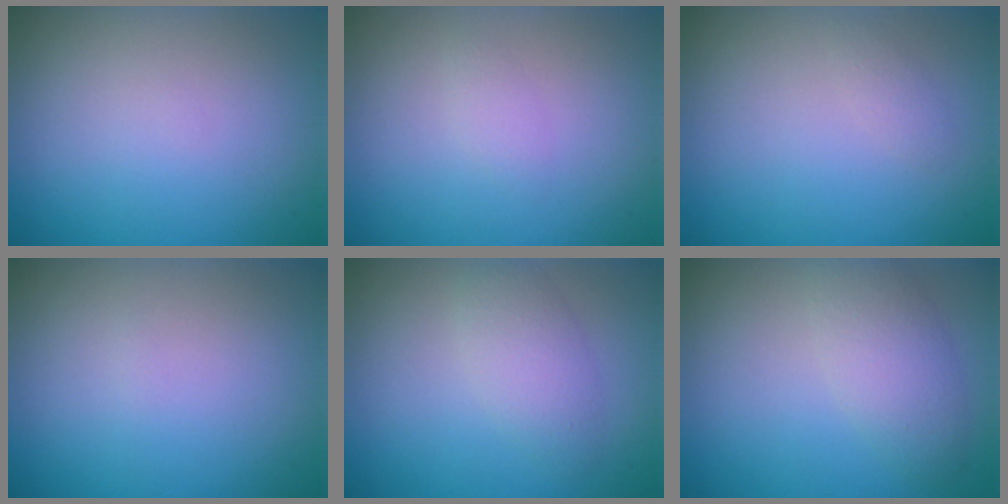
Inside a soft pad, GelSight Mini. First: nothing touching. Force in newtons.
{"total": 0.9, "press": 0.9, "slide": 0.0}
{"total": 0.7, "press": 0.7, "slide": 0.0}
{"total": 0.0}
{"total": 2.6, "press": 2.6, "slide": 0.1}
{"total": 3.3, "press": 3.3, "slide": 0.2}